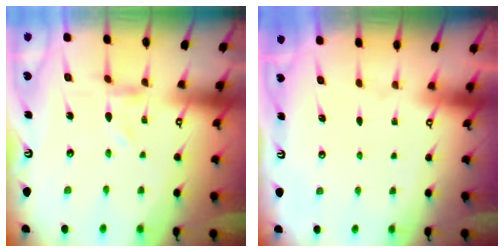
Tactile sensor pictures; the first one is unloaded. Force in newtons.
{"total": 0.0}